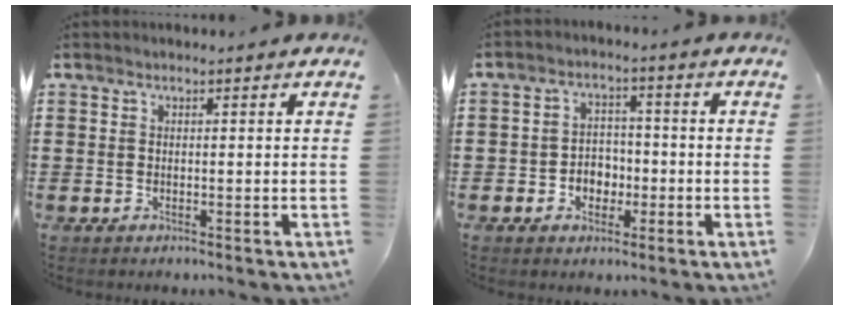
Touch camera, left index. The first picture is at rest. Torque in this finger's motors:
{"motor_torque": [0.24, 0.09, 0.30, 0.07]}